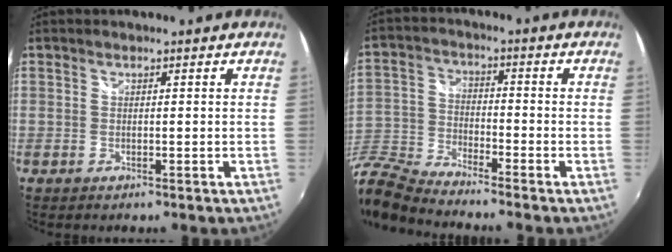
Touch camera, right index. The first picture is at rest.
{"total": 12.2, "force": [-10.2, 3.7, 5.6], "torque": [-0.141, -0.012, -0.217]}